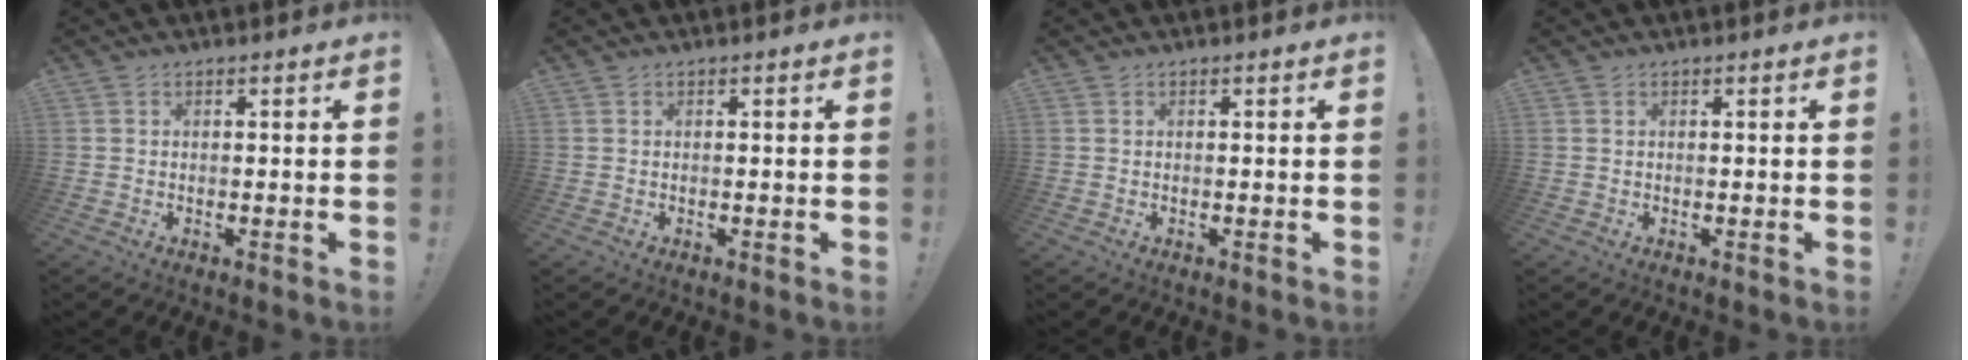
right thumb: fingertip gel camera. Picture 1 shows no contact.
{"total": 0.0}
{"total": 0.0}
{"total": 0.0}